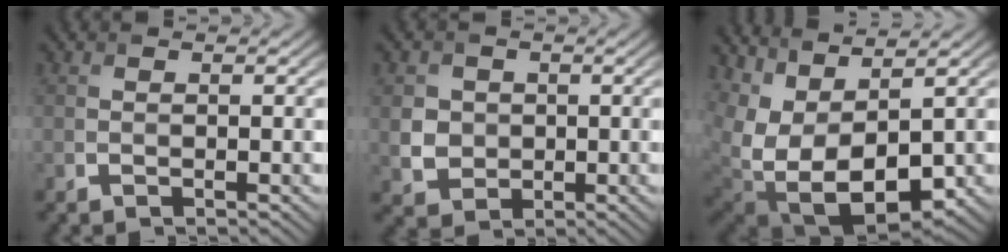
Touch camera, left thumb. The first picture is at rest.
{"total": 4.4, "force": [0.3, 4.1, 1.5], "torque": [-0.054, -0.009, 0.004]}
{"total": 11.0, "force": [1.6, 6.7, 8.5], "torque": [-0.181, -0.021, 0.058]}